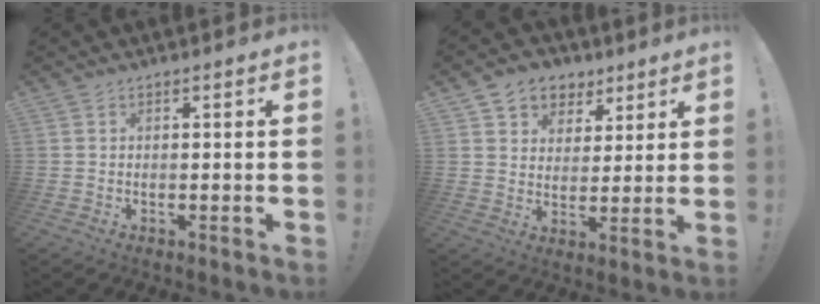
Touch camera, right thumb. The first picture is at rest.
{"total": 7.8, "force": [4.0, 6.6, 1.1], "torque": [-0.011, -0.025, 0.081]}